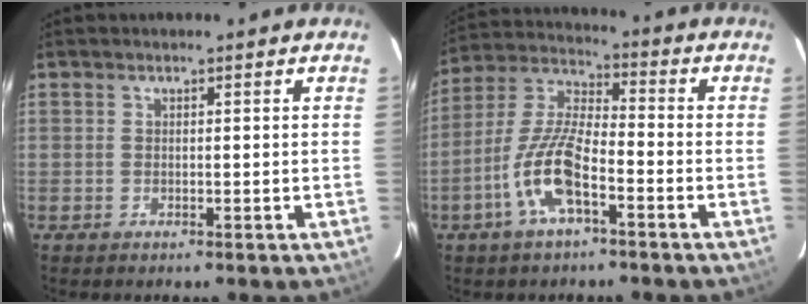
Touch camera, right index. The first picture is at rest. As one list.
[{"total": 11.8, "force": [-5.5, 3.5, 9.9], "torque": [-0.216, 0.001, -0.109]}]